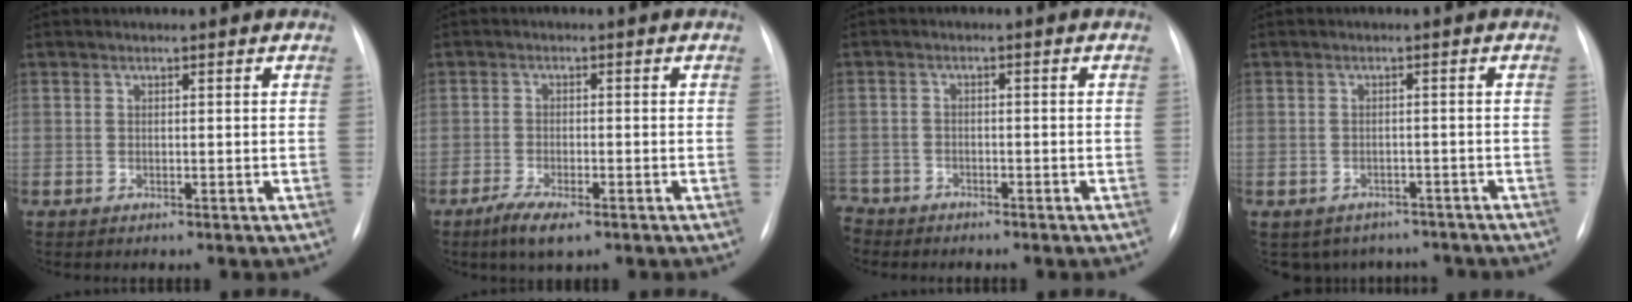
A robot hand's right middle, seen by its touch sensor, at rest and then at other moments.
{"total": 4.6, "force": [-3.0, 1.2, 3.3], "torque": [-0.070, -0.009, -0.051]}
{"total": 5.0, "force": [-4.2, 2.6, 0.2], "torque": [-0.002, -0.001, -0.075]}
{"total": 7.4, "force": [-6.2, 4.0, 0.6], "torque": [0.004, 0.016, -0.068]}